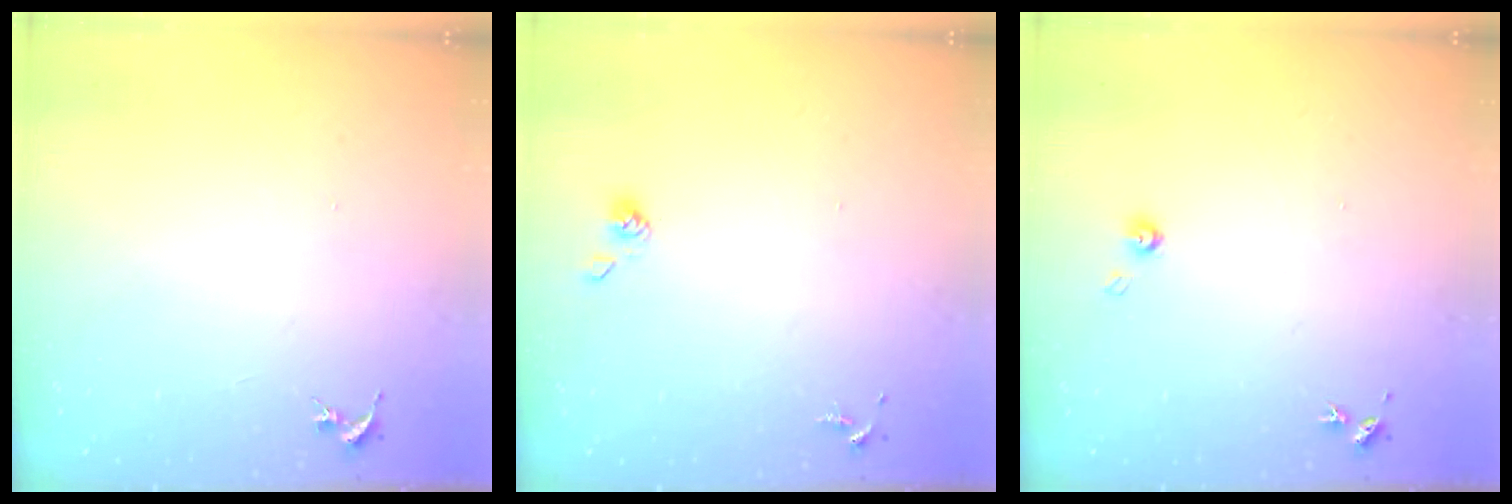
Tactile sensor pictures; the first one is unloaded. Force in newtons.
{"total": 4.2, "press": 4.0, "slide": 1.1}
{"total": 4.3, "press": 4.3, "slide": 0.3}